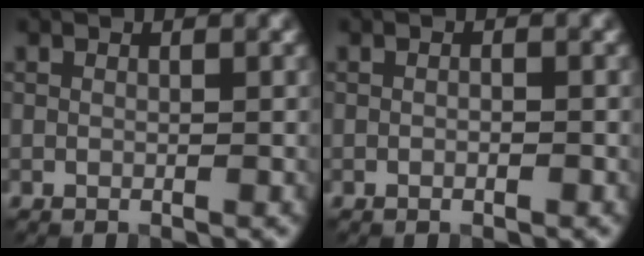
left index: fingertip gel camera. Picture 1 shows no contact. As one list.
[{"total": 0.7, "force": [-0.2, 0.2, 0.6], "torque": [-0.011, -0.003, -0.004]}]